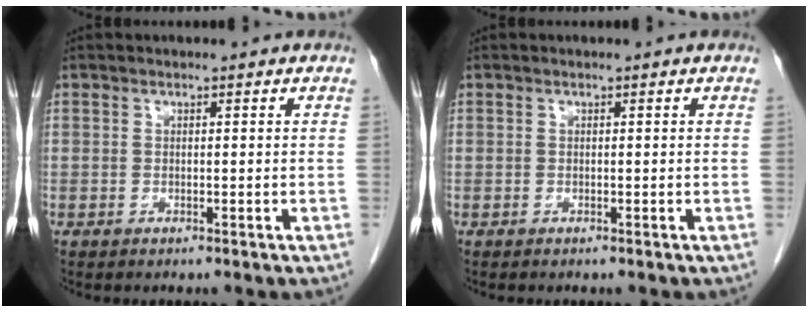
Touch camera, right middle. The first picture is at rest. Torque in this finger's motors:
{"motor_torque": [-0.22, -0.03, -0.02, 0.00]}